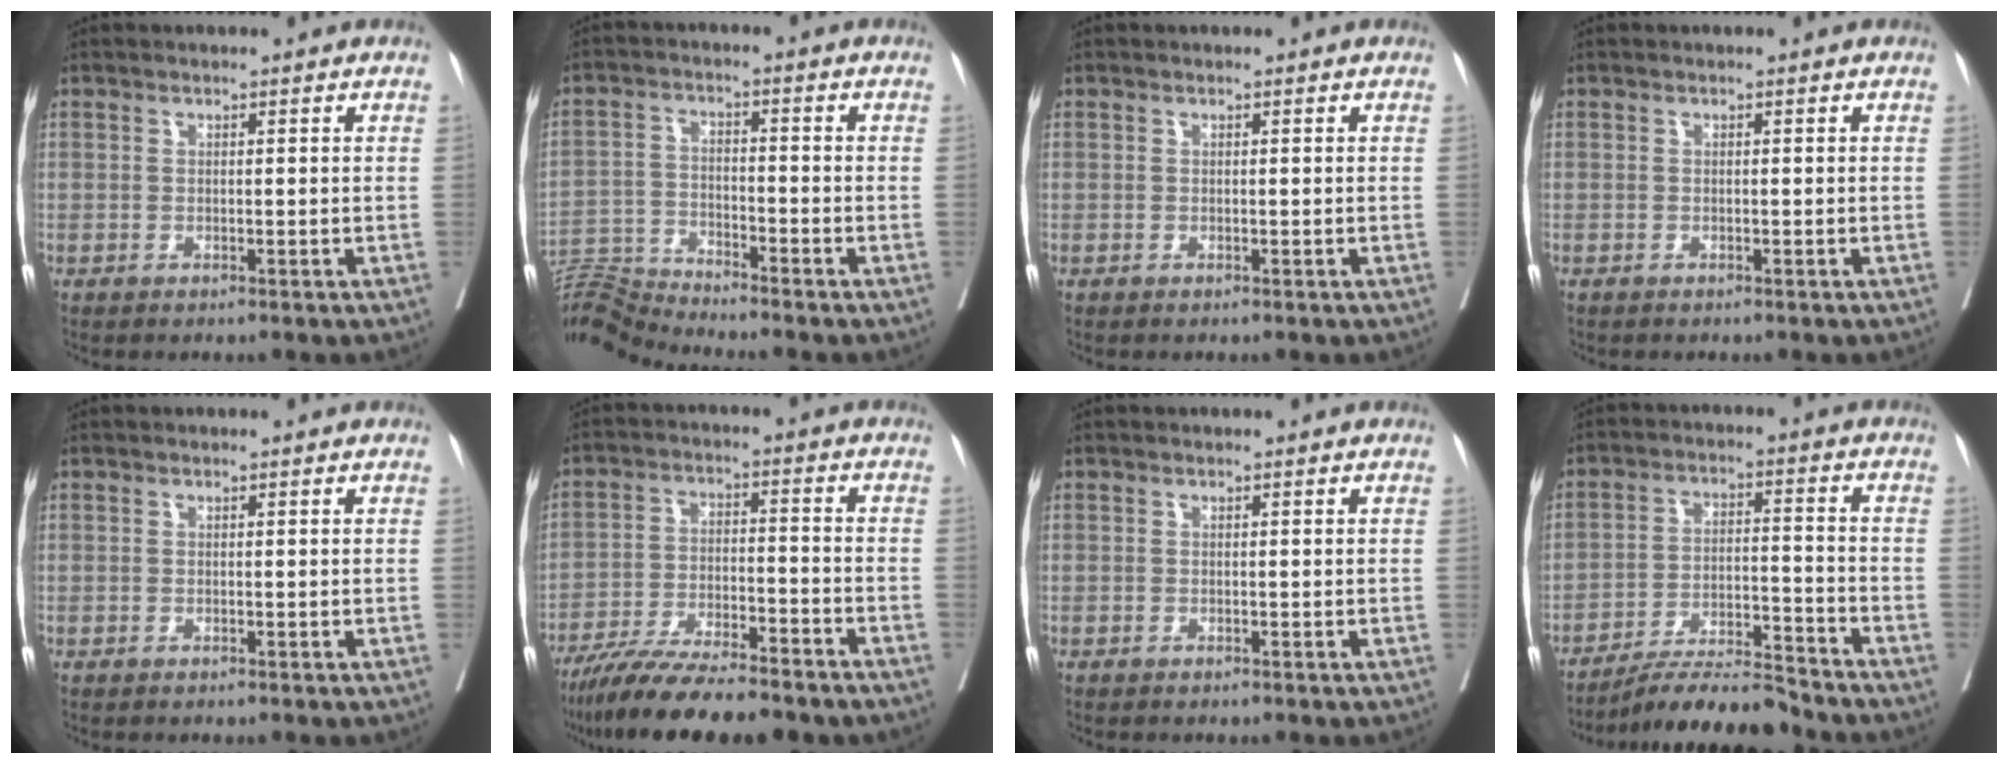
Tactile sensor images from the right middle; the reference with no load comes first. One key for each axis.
{"total": 6.9, "fx": -6.6, "fy": -1.9, "fz": -0.4, "tx": 0.001, "ty": -0.005, "tz": -0.127}
{"total": 0.0}
{"total": 0.0}
{"total": 0.0}
{"total": 15.2, "fx": -12.8, "fy": 2.1, "fz": 7.8, "tx": -0.131, "ty": -0.020, "tz": -0.207}
{"total": 0.0}
{"total": 10.4, "fx": -9.8, "fy": -0.1, "fz": 3.3, "tx": -0.046, "ty": -0.001, "tz": -0.174}